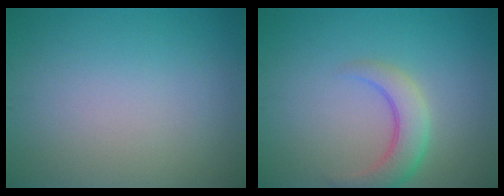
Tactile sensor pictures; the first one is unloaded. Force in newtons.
{"total": 3.7, "press": 3.7, "slide": 0.3}